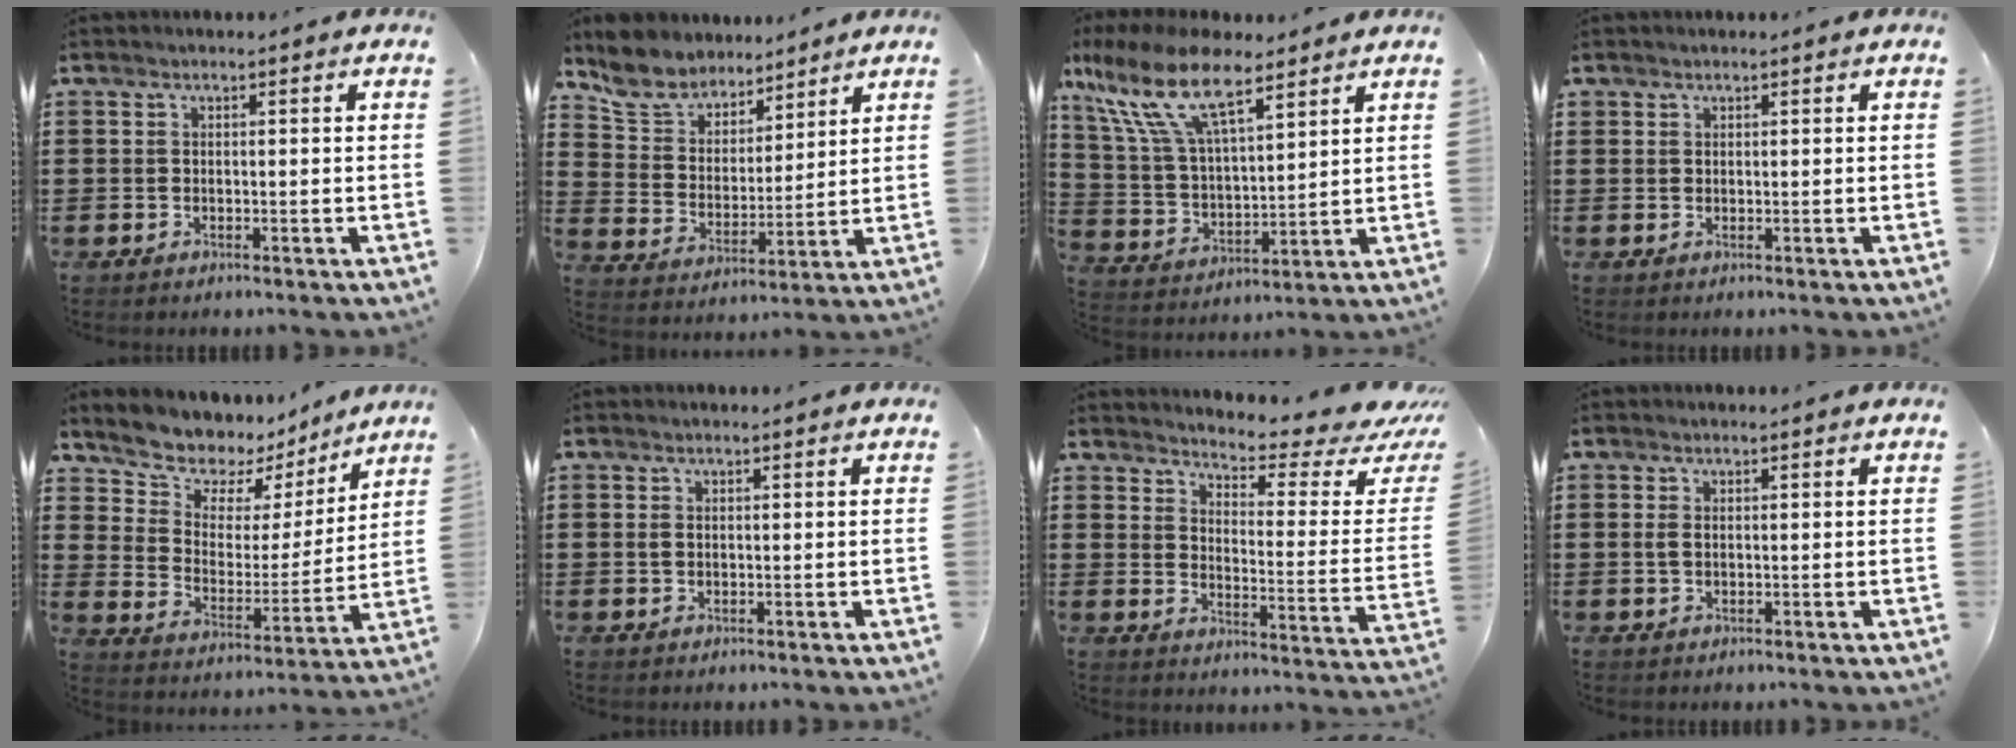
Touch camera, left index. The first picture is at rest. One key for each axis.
{"total": 7.1, "fx": 6.5, "fy": 2.7, "fz": 0.0, "tx": -0.046, "ty": -0.038, "tz": 0.122}
{"total": 14.1, "fx": 9.2, "fy": 4.9, "fz": 9.5, "tx": -0.221, "ty": -0.022, "tz": 0.164}
{"total": 0.6, "fx": 0.4, "fy": 0.4, "fz": 0.0, "tx": -0.002, "ty": 0.002, "tz": 0.007}
{"total": 7.7, "fx": 7.0, "fy": 3.3, "fz": 0.4, "tx": -0.049, "ty": -0.058, "tz": 0.123}
{"total": 0.6, "fx": 0.1, "fy": 0.5, "fz": 0.4, "tx": -0.010, "ty": 0.002, "tz": 0.001}
{"total": 4.4, "fx": 3.9, "fy": 0.1, "fz": 2.1, "tx": -0.039, "ty": -0.043, "tz": 0.056}
{"total": 1.2, "fx": 0.0, "fy": 0.7, "fz": 1.0, "tx": -0.029, "ty": 0.000, "tz": -0.003}